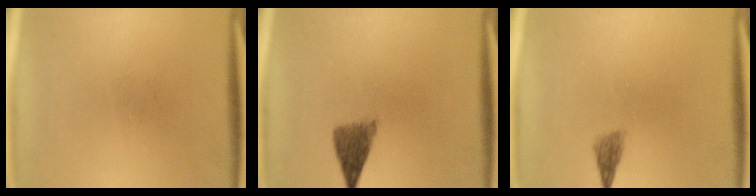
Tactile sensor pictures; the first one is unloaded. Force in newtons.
{"total": 4.0}
{"total": 1.8}